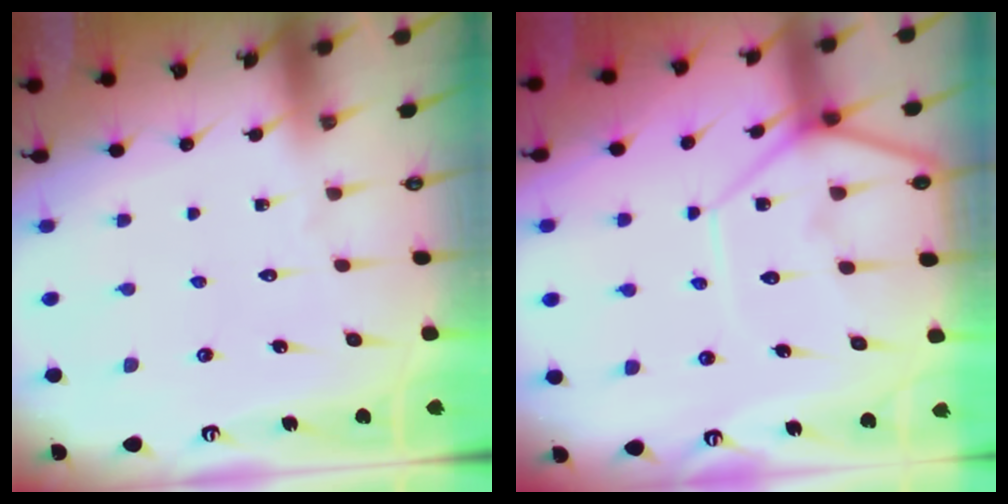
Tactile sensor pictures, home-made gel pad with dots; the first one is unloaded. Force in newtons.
{"total": 10.3, "press": 10.2, "slide": 1.1}